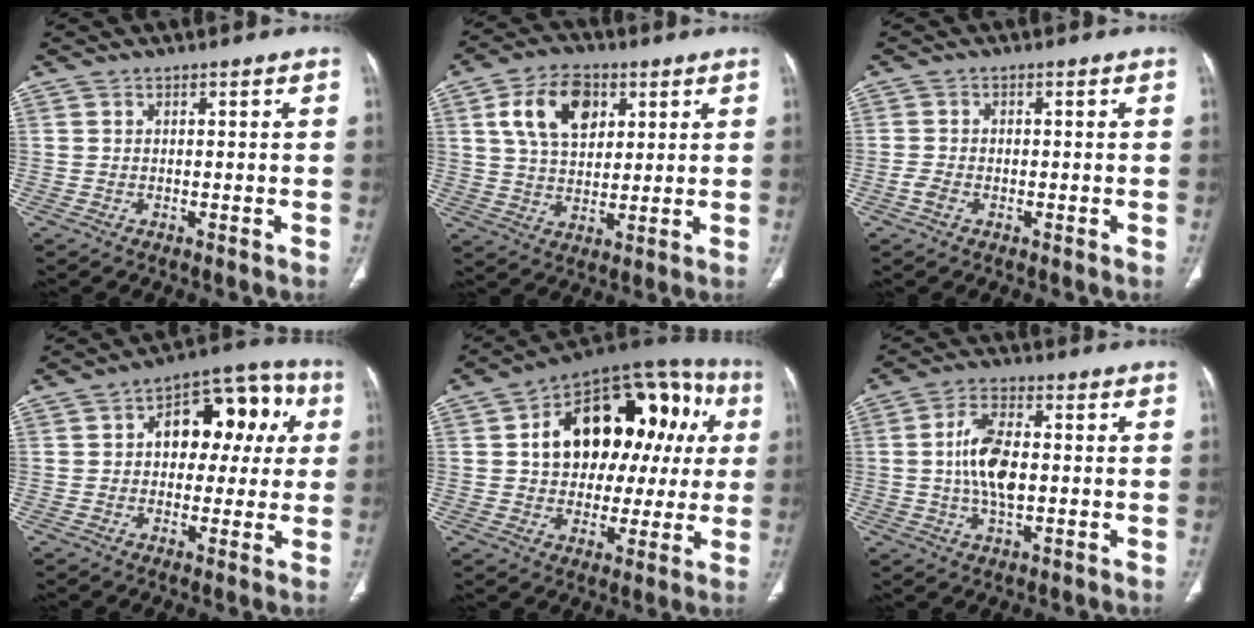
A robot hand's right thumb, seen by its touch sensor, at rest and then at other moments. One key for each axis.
{"total": 12.5, "fx": 4.6, "fy": 8.2, "fz": 8.4, "tx": -0.123, "ty": -0.008, "tz": 0.082}
{"total": 1.9, "fx": -0.9, "fy": 1.2, "fz": 1.2, "tx": -0.028, "ty": 0.006, "tz": -0.018}
{"total": 15.1, "fx": 2.9, "fy": 9.4, "fz": 11.4, "tx": -0.102, "ty": 0.039, "tz": 0.035}
{"total": 24.4, "fx": 4.7, "fy": 15.6, "fz": 18.2, "tx": -0.211, "ty": 0.043, "tz": 0.068}
{"total": 9.7, "fx": 0.1, "fy": 4.8, "fz": 8.4, "tx": -0.160, "ty": 0.005, "tz": 0.000}